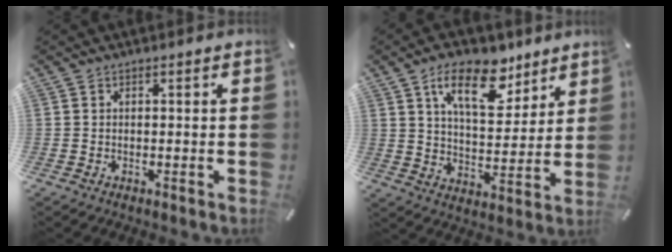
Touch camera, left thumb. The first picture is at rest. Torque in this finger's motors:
{"motor_torque": [0.90, 0.55, 1.23, -1.54, 0.18]}